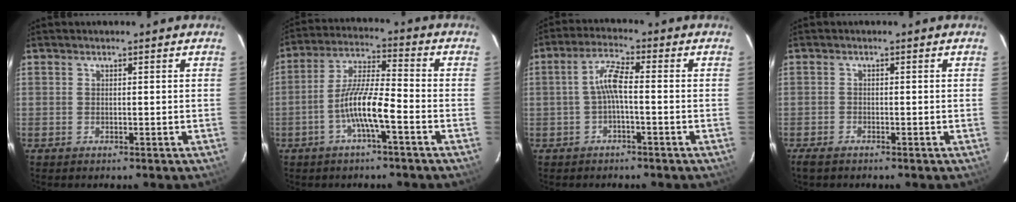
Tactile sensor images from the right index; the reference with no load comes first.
{"total": 8.9, "force": [-3.9, 0.9, 7.9], "torque": [-0.164, 0.005, -0.077]}
{"total": 4.6, "force": [-1.1, 0.8, 4.4], "torque": [-0.096, 0.013, -0.022]}
{"total": 2.1, "force": [-1.7, 0.7, 1.0], "torque": [-0.028, -0.006, -0.035]}